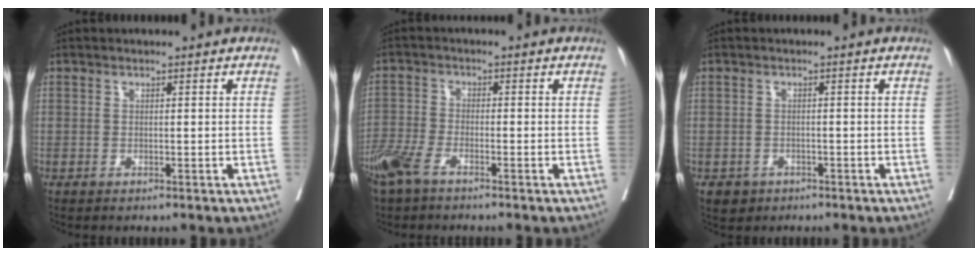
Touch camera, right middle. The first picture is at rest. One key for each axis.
{"total": 6.0, "fx": -4.4, "fy": 1.7, "fz": 3.7, "tx": -0.087, "ty": -0.010, "tz": -0.090}
{"total": 2.0, "fx": -0.9, "fy": 1.7, "fz": 0.2, "tx": -0.007, "ty": 0.004, "tz": -0.012}